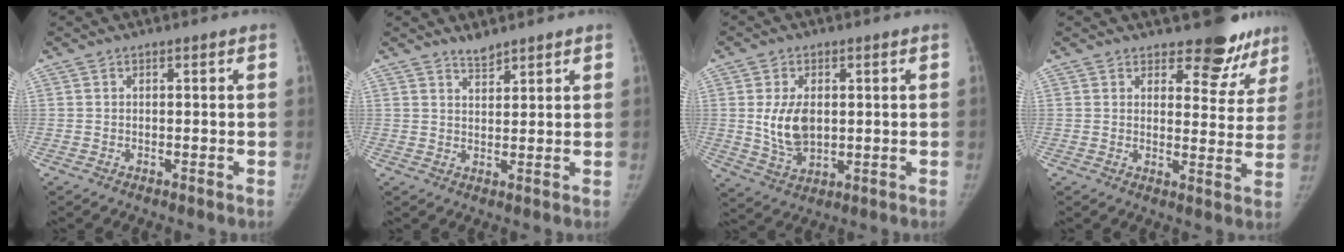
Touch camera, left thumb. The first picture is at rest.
{"total": 2.7, "force": [2.5, 0.7, 0.7], "torque": [-0.003, -0.018, 0.044]}
{"total": 8.4, "force": [0.8, 5.3, 6.5], "torque": [-0.107, -0.010, 0.026]}
{"total": 10.2, "force": [8.4, 4.7, 3.6], "torque": [0.001, -0.063, 0.092]}